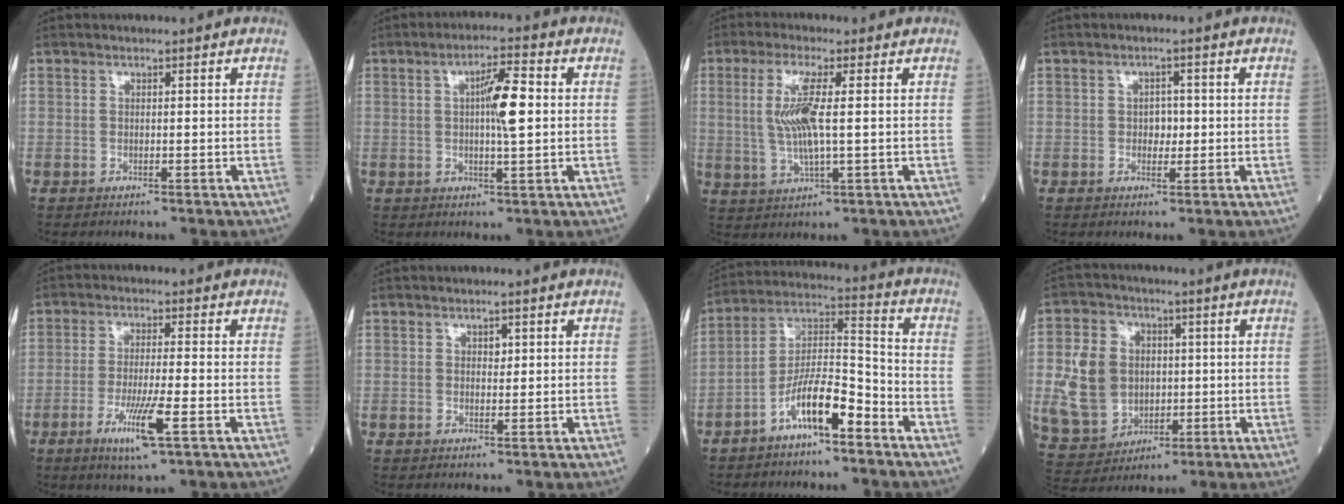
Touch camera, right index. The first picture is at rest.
{"total": 6.5, "force": [0.7, 0.8, 6.4], "torque": [-0.106, 0.008, 0.010]}
{"total": 7.1, "force": [1.0, 0.8, 7.0], "torque": [-0.156, -0.002, 0.019]}
{"total": 2.2, "force": [-0.1, 1.5, 1.6], "torque": [-0.018, 0.003, -0.001]}
{"total": 7.8, "force": [-3.4, 0.0, 7.0], "torque": [-0.132, -0.019, -0.060]}
{"total": 1.1, "force": [0.4, 0.7, 0.7], "torque": [-0.007, -0.002, 0.006]}
{"total": 10.2, "force": [-6.1, 2.2, 7.9], "torque": [-0.154, 0.014, -0.114]}
{"total": 11.6, "force": [0.1, 9.6, 6.4], "torque": [-0.160, 0.024, 0.017]}